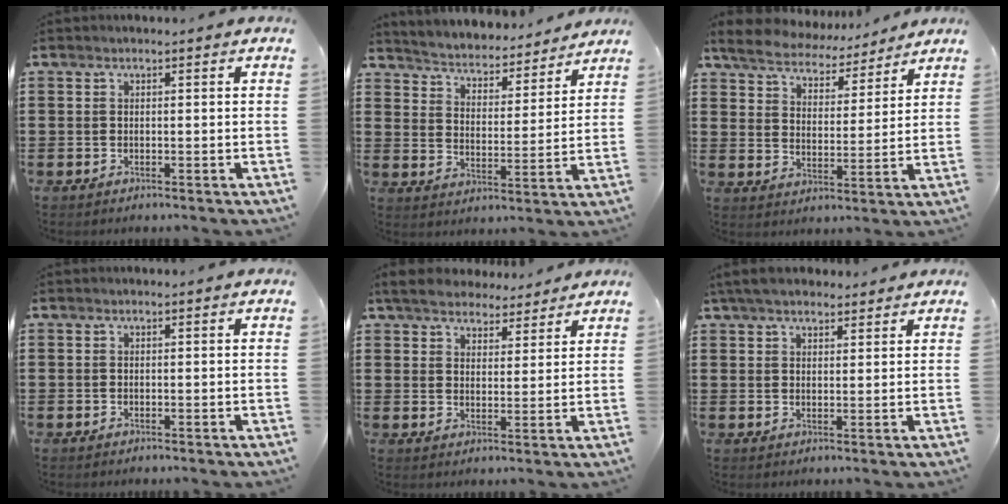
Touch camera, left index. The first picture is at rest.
{"total": 3.5, "force": [3.5, 0.1, 0.0], "torque": [-0.024, -0.036, 0.052]}
{"total": 5.6, "force": [5.4, 1.2, 0.8], "torque": [-0.048, -0.033, 0.092]}
{"total": 0.0}
{"total": 4.9, "force": [4.5, 1.6, 1.1], "torque": [-0.040, -0.011, 0.081]}
{"total": 4.5, "force": [3.9, 1.4, 1.9], "torque": [-0.048, 0.000, 0.073]}